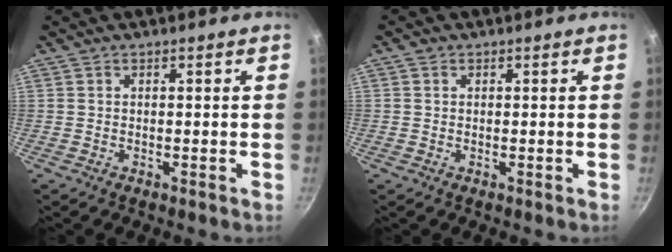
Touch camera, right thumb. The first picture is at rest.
{"total": 1.5, "force": [-0.1, 1.5, 0.1], "torque": [0.007, 0.004, -0.003]}